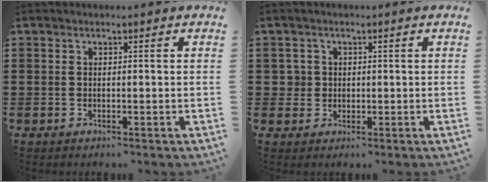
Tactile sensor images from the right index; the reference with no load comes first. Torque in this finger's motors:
{"motor_torque": [-0.22, 0.31, 0.00, -0.02]}